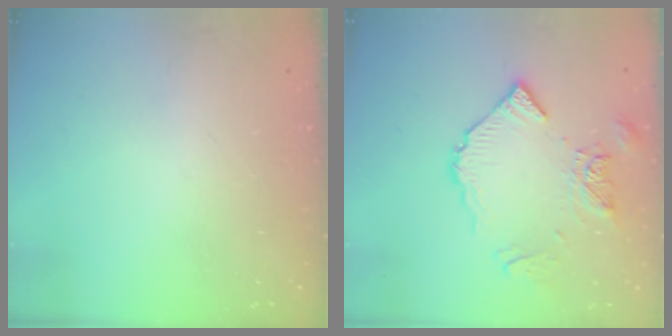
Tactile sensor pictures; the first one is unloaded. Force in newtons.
{"total": 11.1, "press": 11.0, "slide": 1.4}